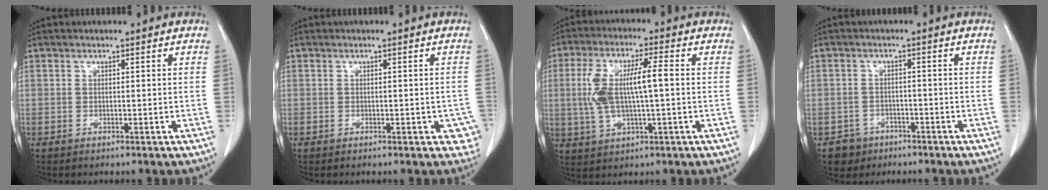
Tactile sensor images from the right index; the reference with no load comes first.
{"total": 2.9, "force": [-1.3, 1.5, 2.2], "torque": [-0.004, 0.002, -0.018]}
{"total": 9.9, "force": [0.4, 2.5, 9.6], "torque": [-0.203, 0.018, 0.011]}
{"total": 3.6, "force": [-2.2, 2.9, -0.2], "torque": [0.006, 0.013, -0.035]}